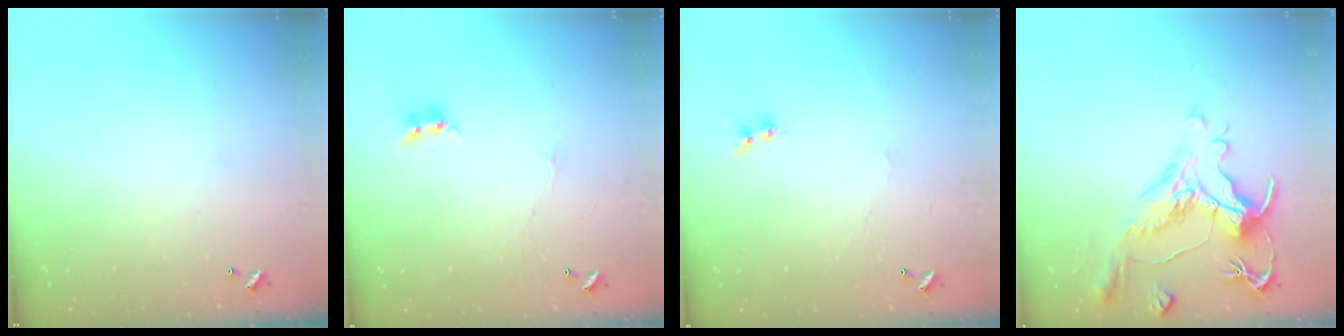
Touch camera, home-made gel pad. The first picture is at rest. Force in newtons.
{"total": 1.3, "press": 1.2, "slide": 0.3}
{"total": 1.0, "press": 0.3, "slide": 1.0}
{"total": 2.4, "press": 1.9, "slide": 1.4}